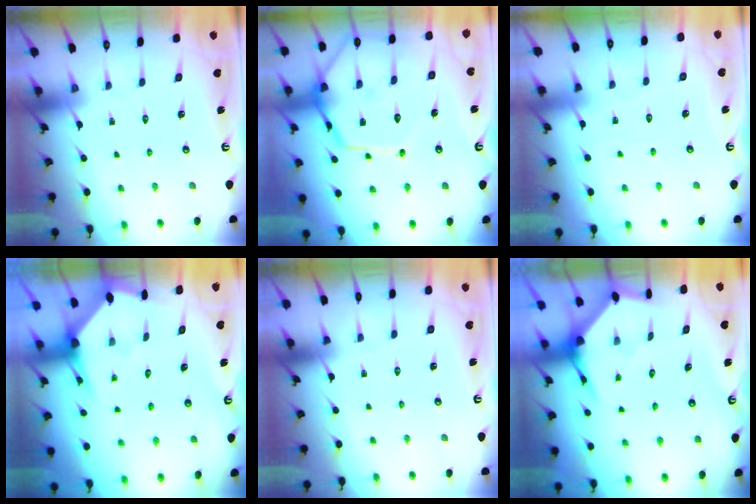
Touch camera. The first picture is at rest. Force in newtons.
{"total": 15.9, "press": 15.9, "slide": 1.4}
{"total": 2.1, "press": 2.1, "slide": 0.2}
{"total": 3.3, "press": 3.3, "slide": 0.3}
{"total": 0.0}
{"total": 4.0, "press": 3.9, "slide": 0.4}